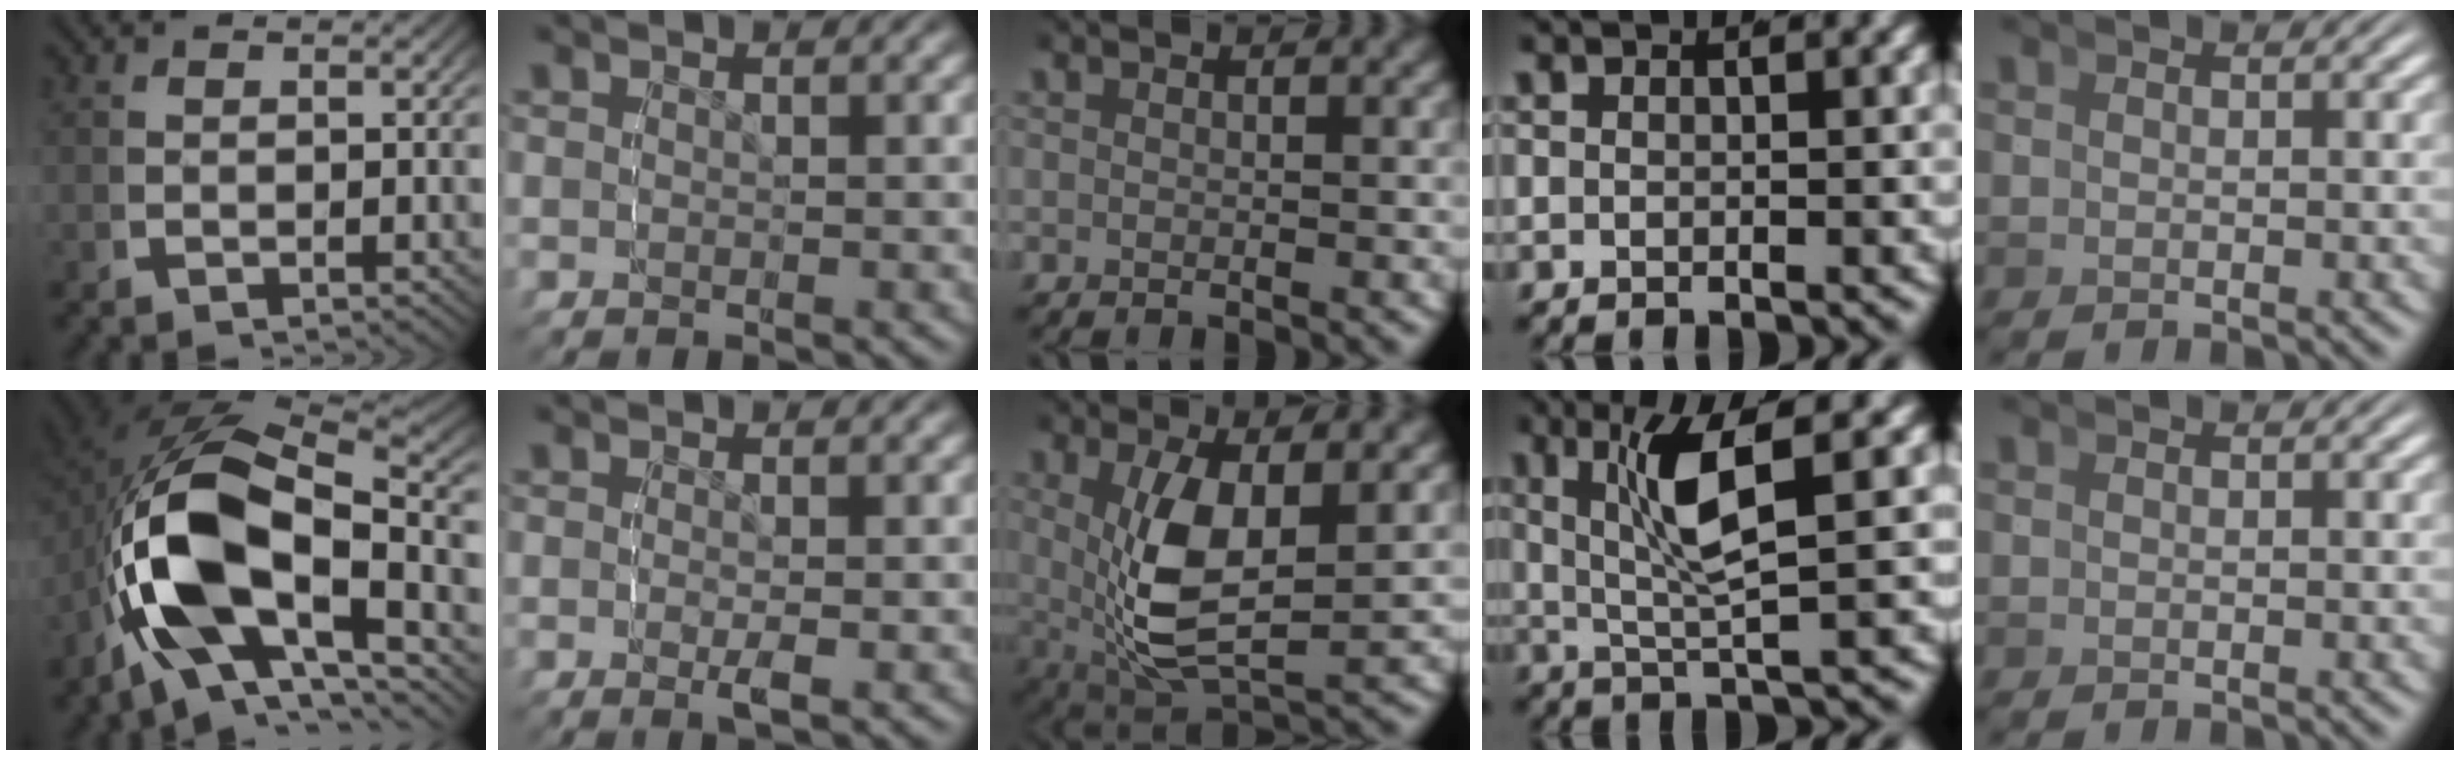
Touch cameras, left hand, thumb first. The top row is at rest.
{"thumb": {"total": 18.3, "force": [-0.8, 11.2, 14.4], "torque": [-0.317, -0.046, 0.005]}, "index": {"total": 0.9, "force": [-0.3, -0.3, 0.8], "torque": [-0.021, -0.005, -0.003]}, "middle": {"total": 7.7, "force": [0.7, 3.7, 6.6], "torque": [-0.147, -0.024, 0.030]}, "ring": {"total": 5.1, "force": [1.3, 0.6, 4.9], "torque": [-0.095, -0.001, 0.028]}}